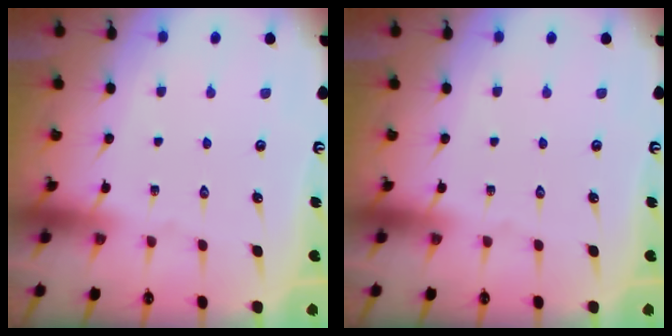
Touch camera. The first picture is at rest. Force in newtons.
{"total": 0.0}